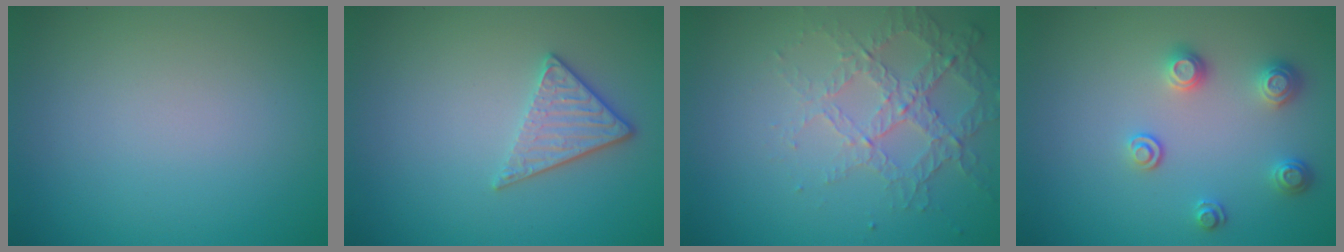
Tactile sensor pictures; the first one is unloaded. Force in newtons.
{"total": 2.8, "press": 2.4, "slide": 1.3}
{"total": 4.1, "press": 2.9, "slide": 3.0}
{"total": 2.3, "press": 2.3, "slide": 0.6}